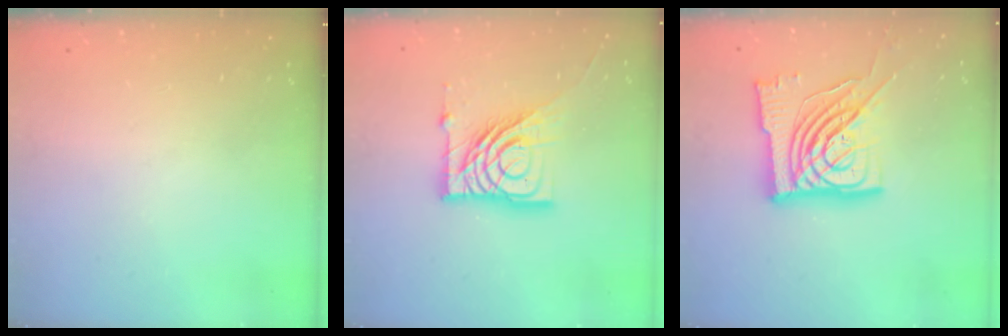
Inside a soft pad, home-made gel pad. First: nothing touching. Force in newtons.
{"total": 15.9, "press": 15.8, "slide": 1.4}
{"total": 19.1, "press": 18.9, "slide": 2.7}